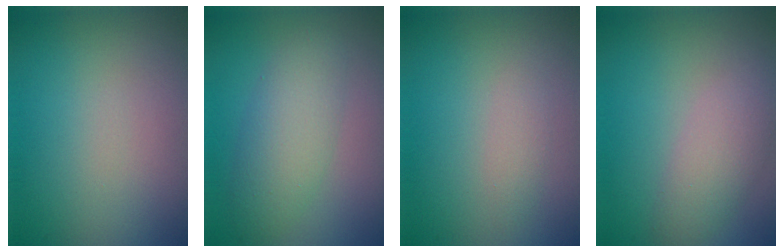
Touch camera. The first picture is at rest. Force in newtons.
{"total": 4.2, "press": 4.2, "slide": 0.0}
{"total": 1.1, "press": 1.1, "slide": 0.0}
{"total": 2.9, "press": 2.9, "slide": 0.3}